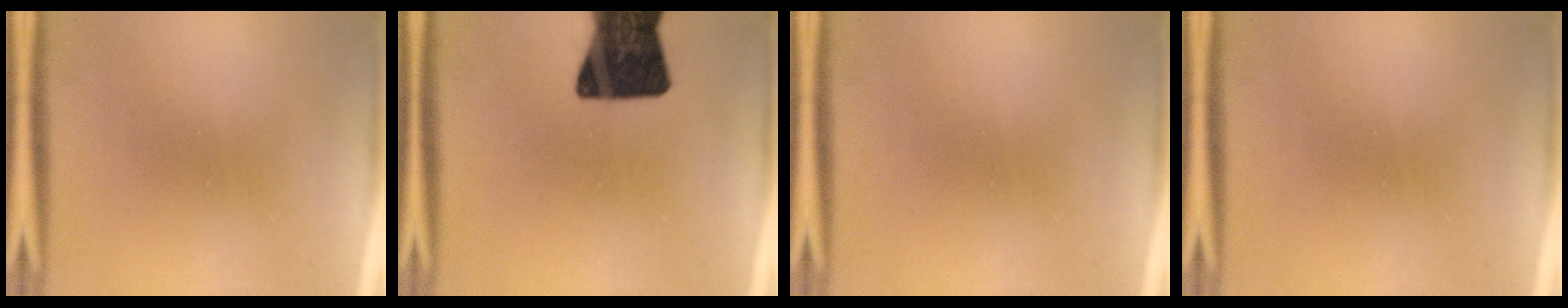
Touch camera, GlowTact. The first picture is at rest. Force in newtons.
{"total": 18.9}
{"total": 0.0}
{"total": 0.0}